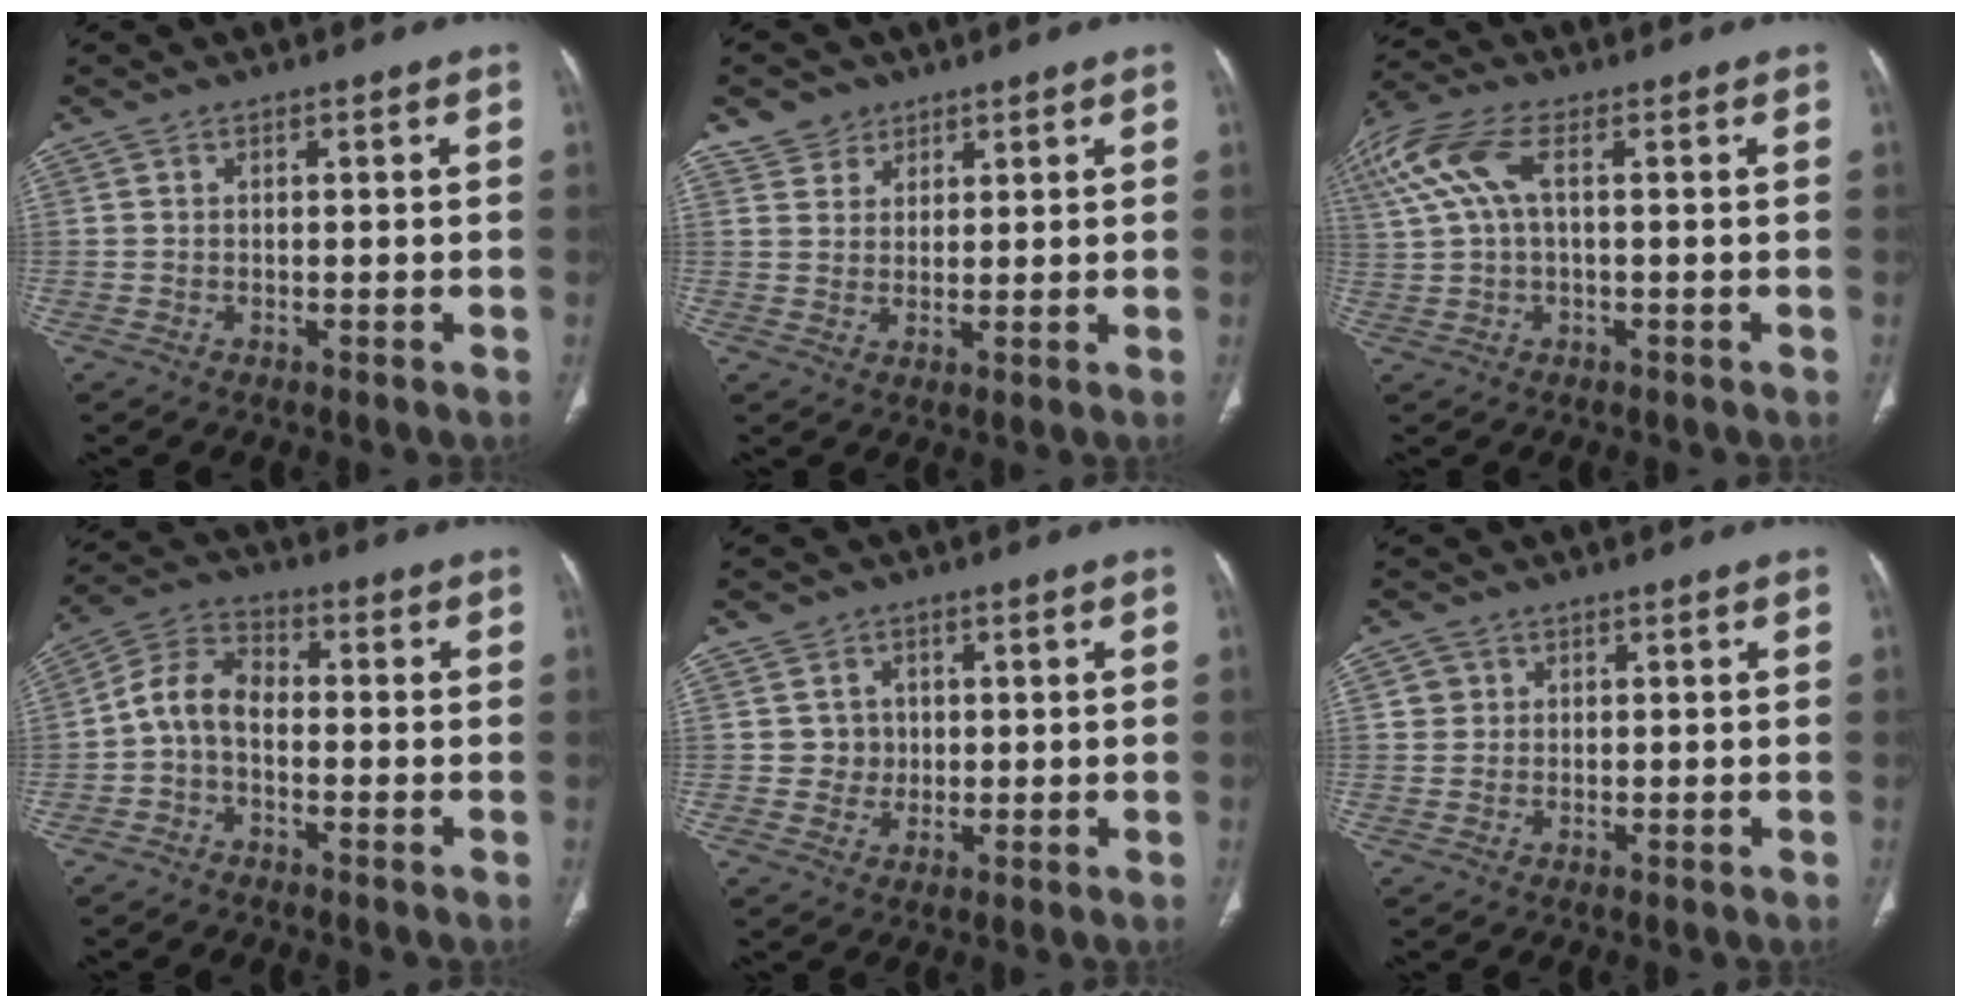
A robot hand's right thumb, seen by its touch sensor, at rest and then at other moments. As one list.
[{"total": 4.4, "force": [2.9, 3.3, 0.4], "torque": [0.014, -0.014, 0.052]}, {"total": 10.3, "force": [2.7, 4.7, 8.7], "torque": [-0.227, 0.033, 0.053]}, {"total": 7.4, "force": [-1.5, 4.9, 5.3], "torque": [-0.094, 0.032, -0.043]}, {"total": 4.3, "force": [0.7, 4.2, 0.2], "torque": [0.025, 0.004, 0.010]}, {"total": 2.3, "force": [0.6, 2.2, 0.3], "torque": [0.014, 0.004, 0.010]}]